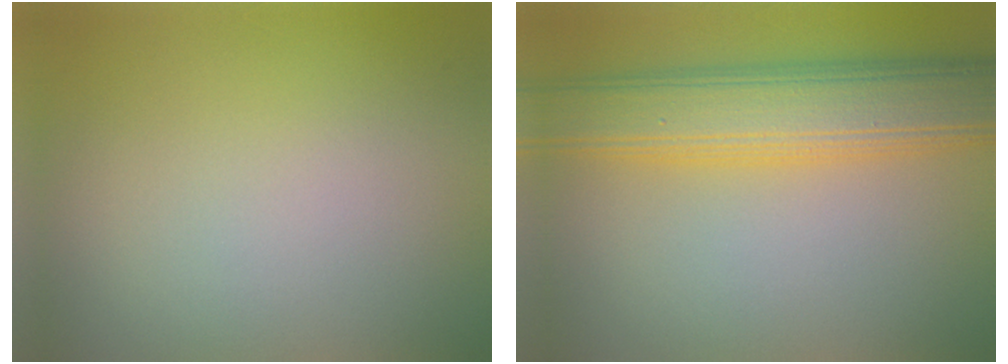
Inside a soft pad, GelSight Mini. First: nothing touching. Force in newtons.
{"total": 8.1, "press": 8.1, "slide": 0.1}